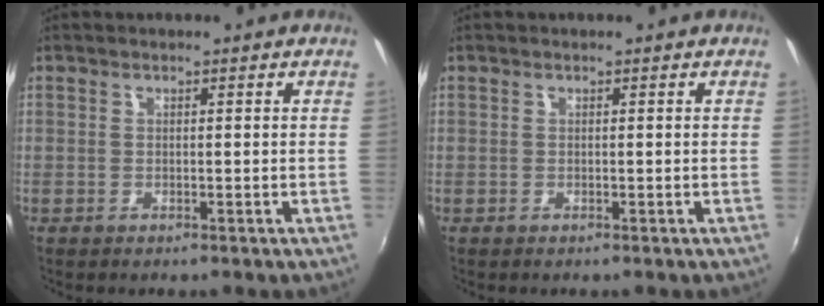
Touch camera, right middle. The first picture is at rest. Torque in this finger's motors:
{"motor_torque": [0.19, -0.19, 0.00, 0.00]}